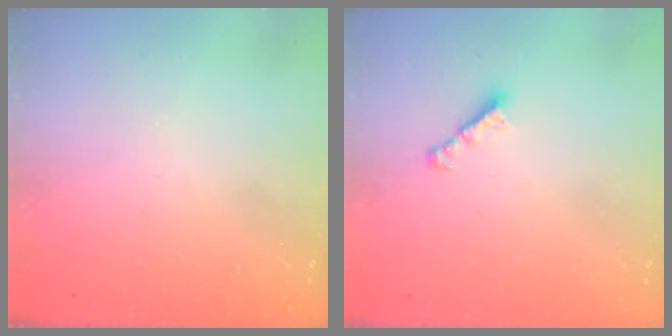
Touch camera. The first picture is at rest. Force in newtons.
{"total": 1.7, "press": 1.6, "slide": 0.5}